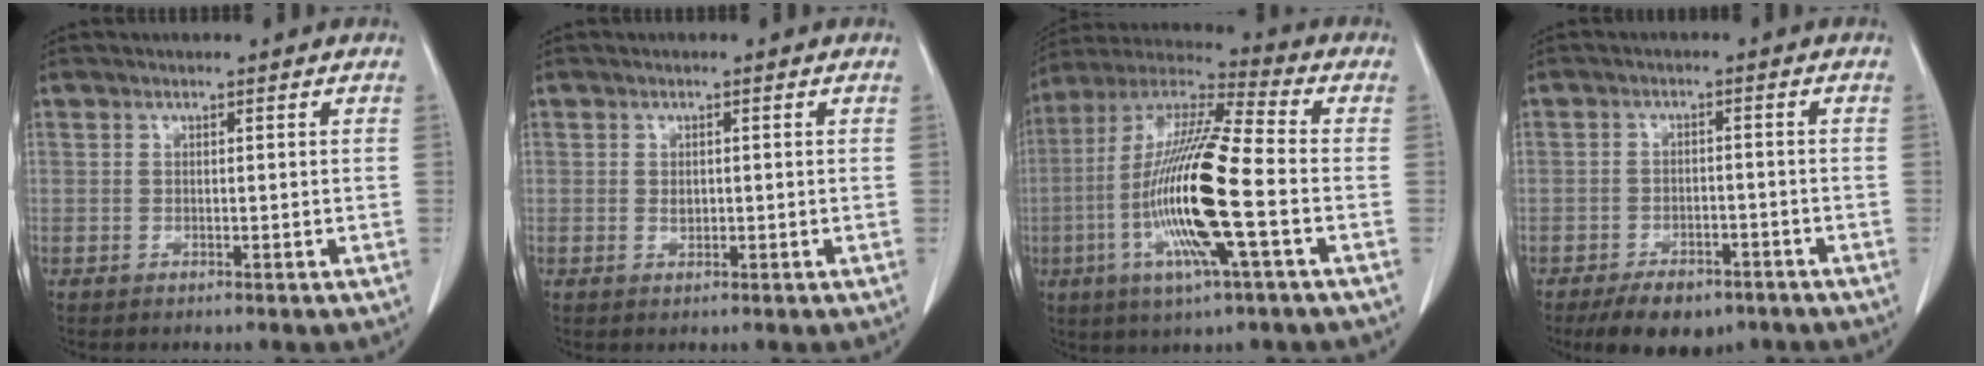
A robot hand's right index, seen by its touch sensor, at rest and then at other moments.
{"total": 1.0, "force": [0.0, 0.7, 0.7], "torque": [-0.012, 0.001, 0.004]}
{"total": 18.3, "force": [-4.4, 1.1, 17.8], "torque": [-0.365, -0.012, -0.089]}
{"total": 7.5, "force": [-5.5, 3.7, 3.6], "torque": [-0.055, 0.000, -0.081]}